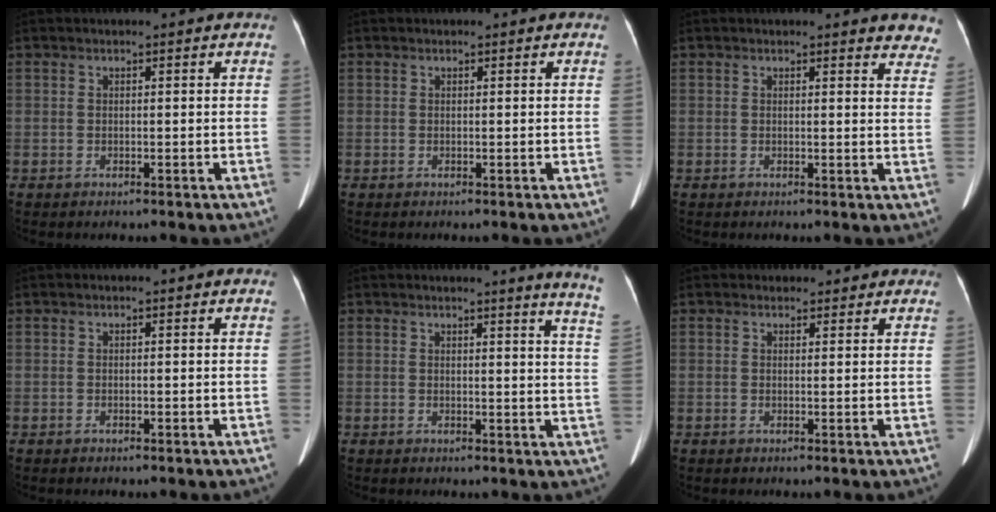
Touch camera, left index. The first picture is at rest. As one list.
[{"total": 0.0}, {"total": 10.4, "force": [9.7, 2.5, 2.8], "torque": [0.012, -0.033, 0.077]}, {"total": 0.0}, {"total": 7.9, "force": [7.2, -1.5, 3.0], "torque": [-0.025, -0.092, 0.046]}, {"total": 3.7, "force": [3.2, 1.9, 0.4], "torque": [0.009, -0.008, 0.027]}]